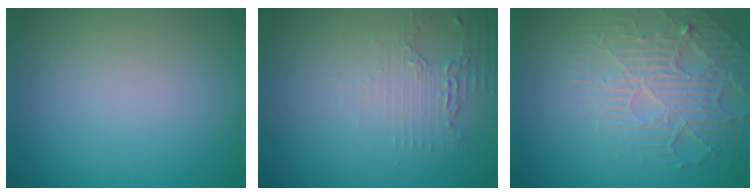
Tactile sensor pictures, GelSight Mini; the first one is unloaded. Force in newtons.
{"total": 2.2, "press": 1.8, "slide": 1.2}
{"total": 3.5, "press": 3.1, "slide": 1.6}